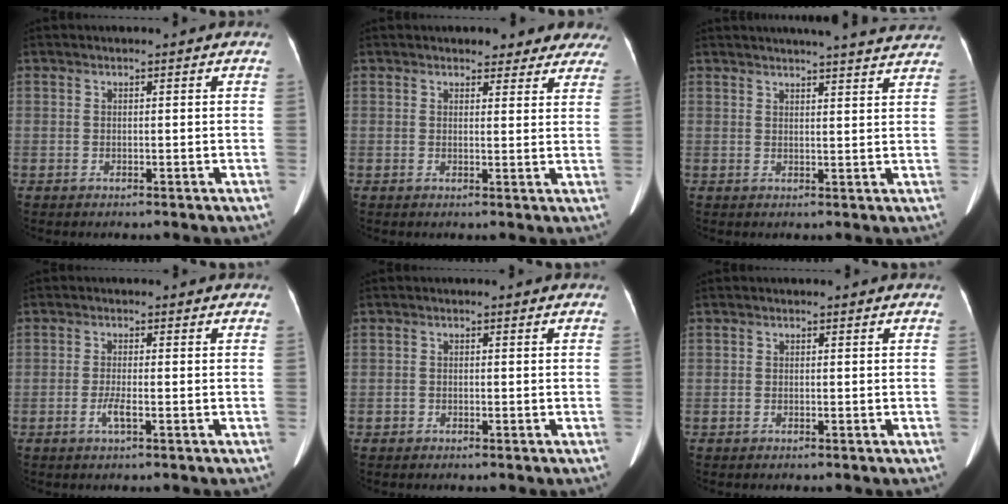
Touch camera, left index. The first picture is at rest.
{"total": 6.8, "force": [5.9, 2.8, 1.7], "torque": [0.009, -0.004, 0.052]}
{"total": 14.1, "force": [13.1, 1.2, 5.1], "torque": [-0.063, 0.004, 0.148]}
{"total": 2.1, "force": [-0.8, 0.2, 1.9], "torque": [-0.040, -0.002, -0.016]}
{"total": 0.8, "force": [-0.5, 0.7, 0.0], "torque": [-0.003, 0.003, -0.009]}
{"total": 0.0}